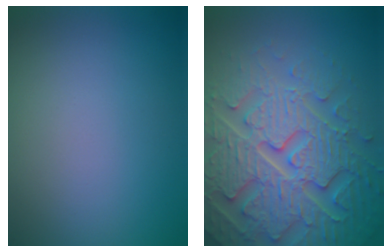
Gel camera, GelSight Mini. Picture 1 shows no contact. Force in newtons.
{"total": 8.2, "press": 7.9, "slide": 1.8}